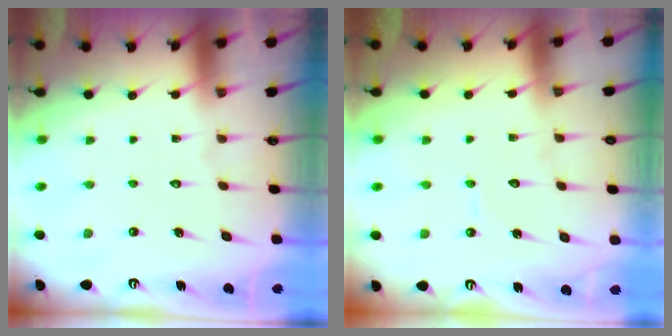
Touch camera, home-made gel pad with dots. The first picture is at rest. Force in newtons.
{"total": 4.4, "press": 4.4, "slide": 0.5}